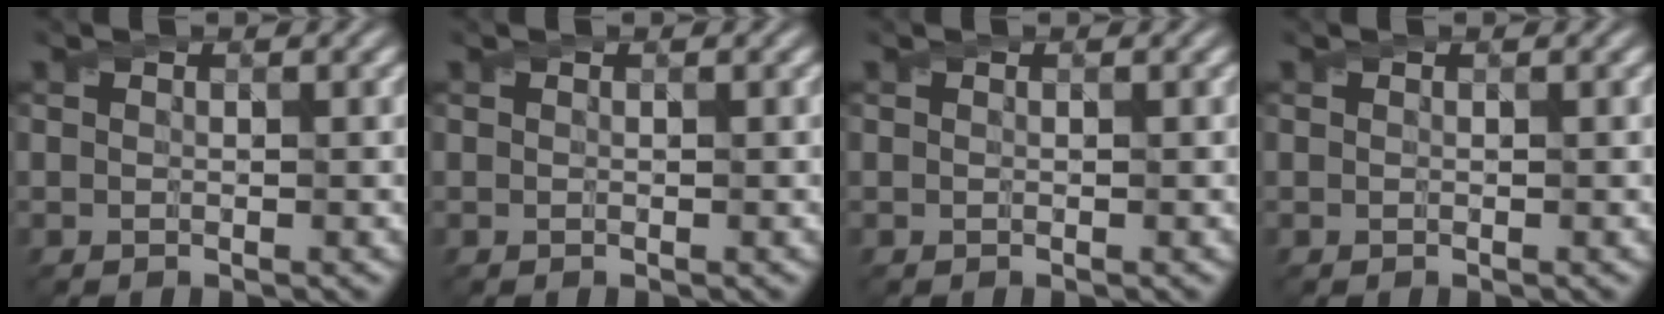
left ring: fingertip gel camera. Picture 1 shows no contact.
{"total": 0.0}
{"total": 0.0}
{"total": 0.0}